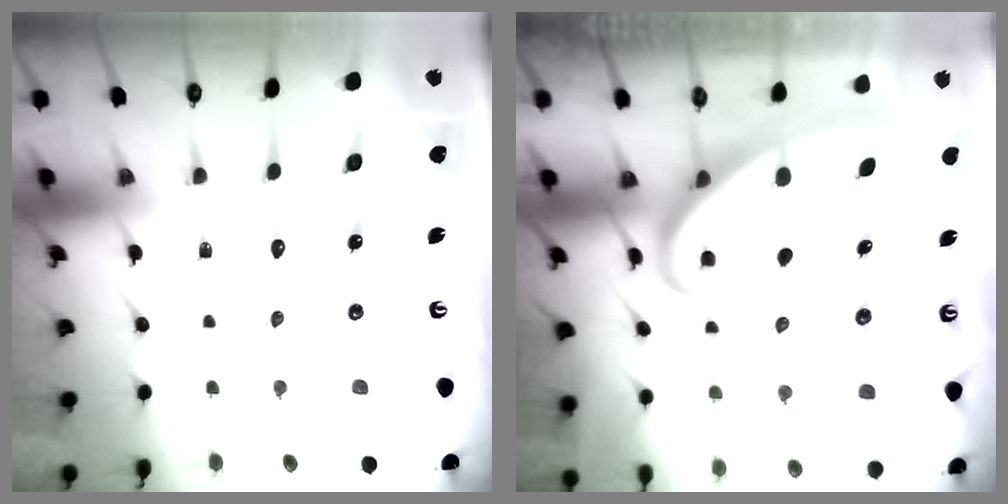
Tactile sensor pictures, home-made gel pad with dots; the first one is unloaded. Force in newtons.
{"total": 2.6, "press": 2.6, "slide": 0.4}